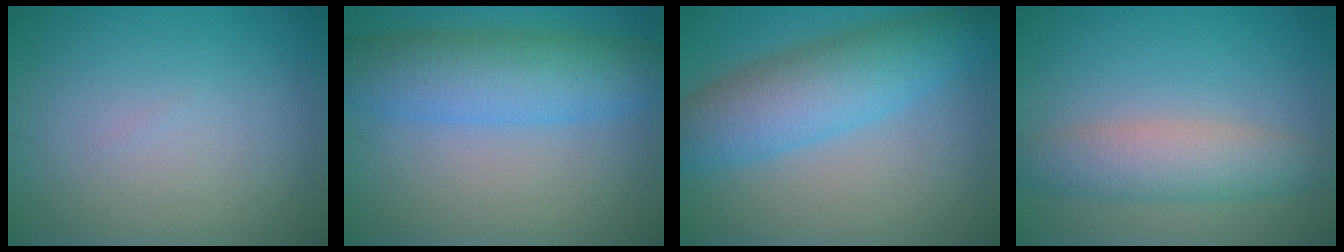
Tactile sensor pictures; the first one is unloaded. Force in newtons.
{"total": 7.2, "press": 7.2, "slide": 0.2}
{"total": 7.3, "press": 7.3, "slide": 0.2}
{"total": 4.6, "press": 4.6, "slide": 0.1}